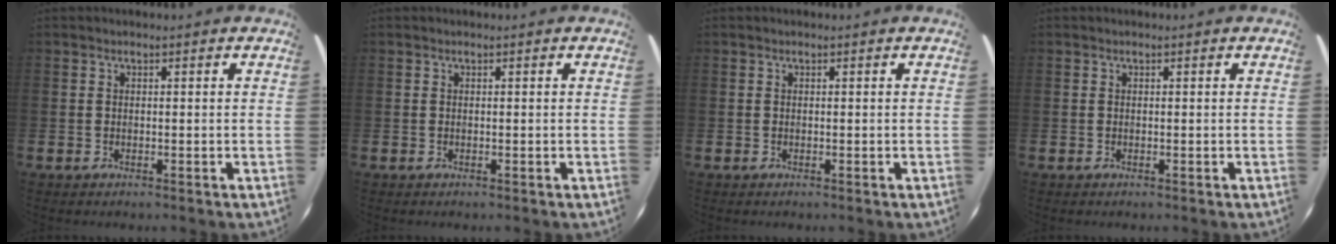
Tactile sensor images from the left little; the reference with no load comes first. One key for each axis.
{"total": 0.0}
{"total": 0.0}
{"total": 0.0}